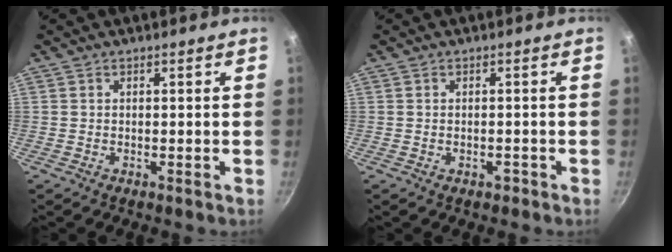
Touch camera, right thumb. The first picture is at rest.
{"total": 1.3, "force": [-0.7, 0.7, 0.8], "torque": [-0.009, 0.006, -0.008]}